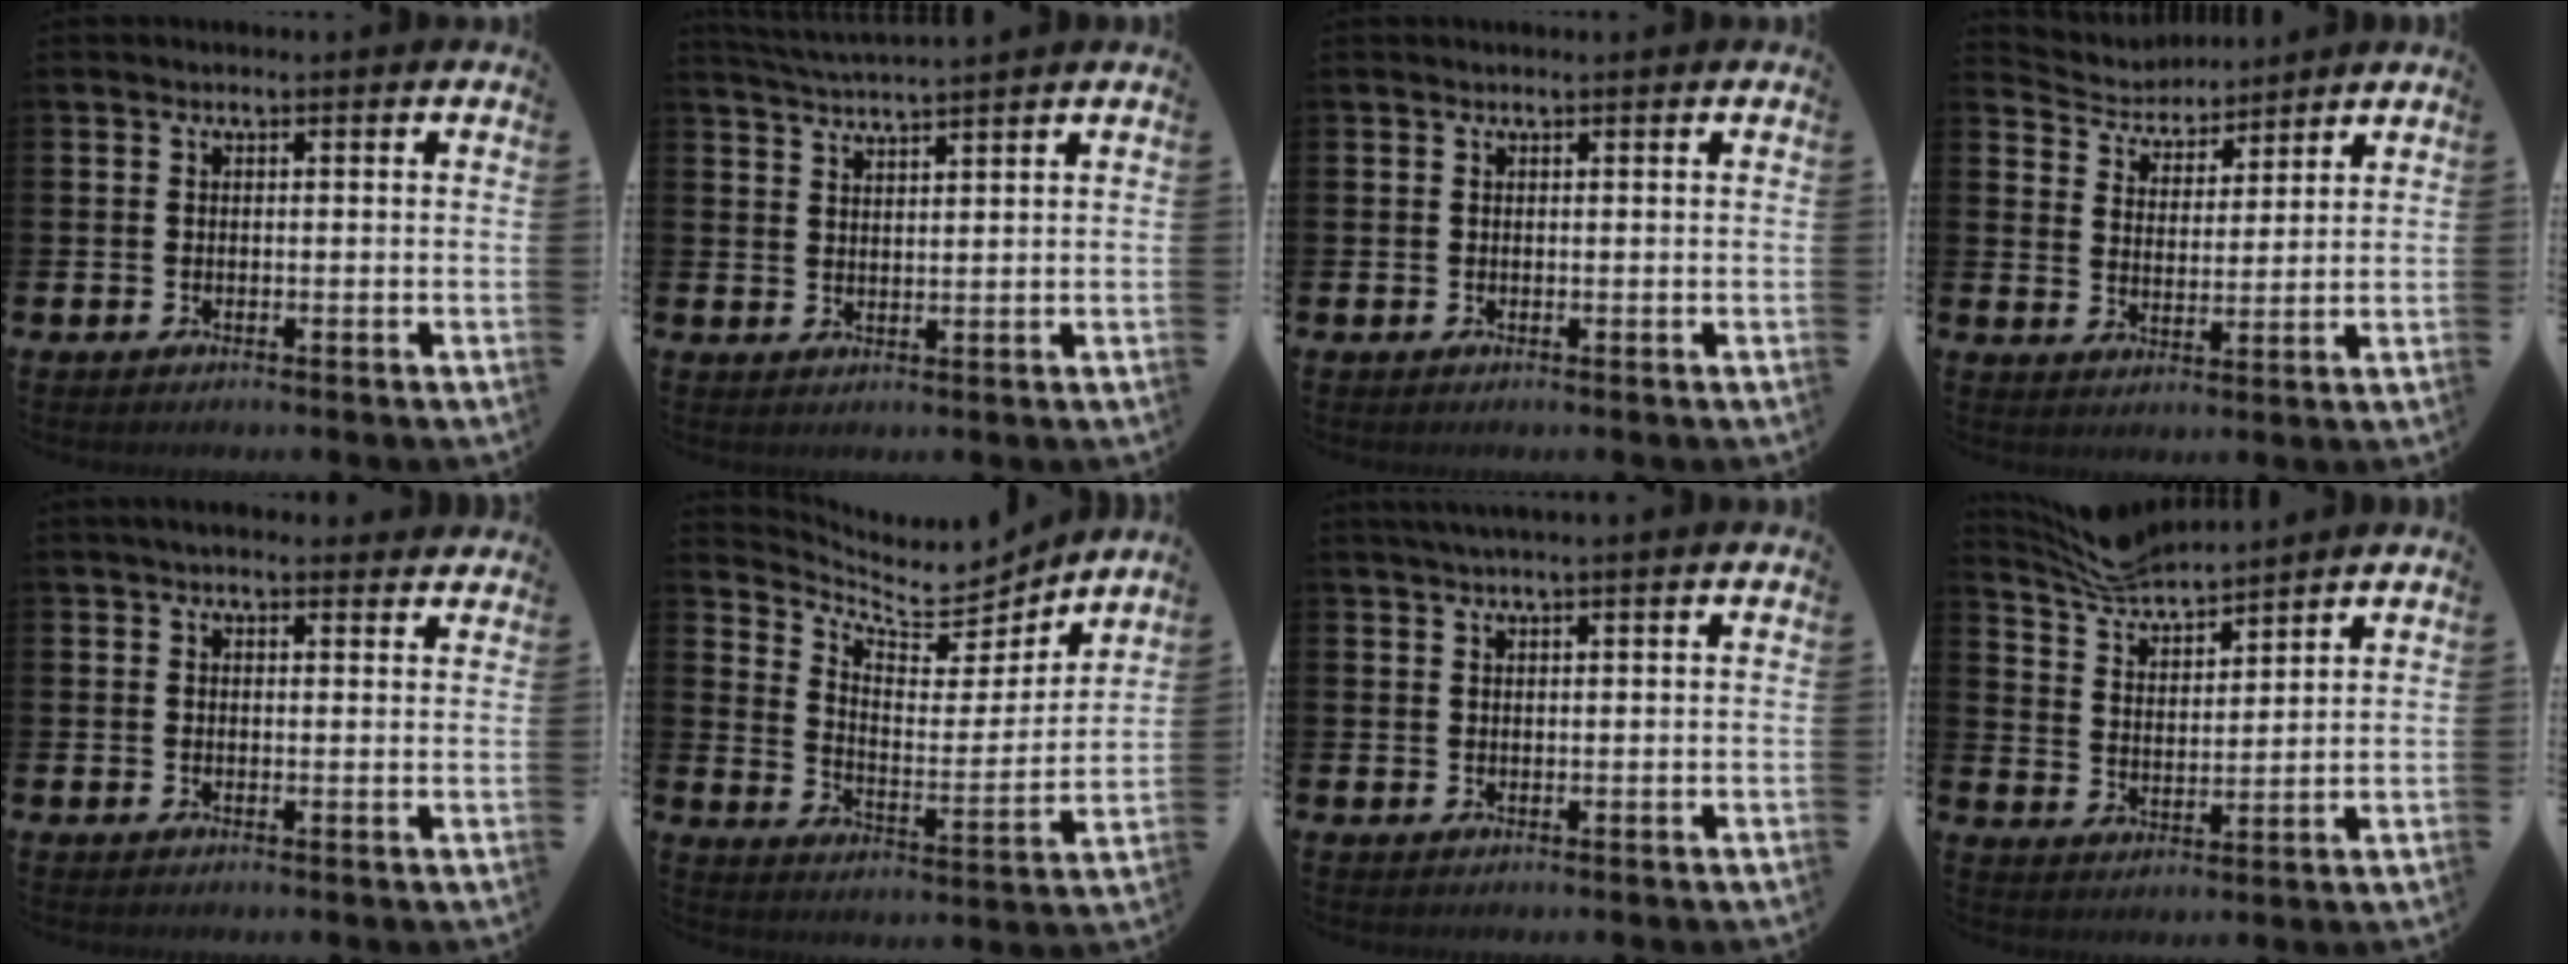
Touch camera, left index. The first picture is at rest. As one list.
[{"total": 3.4, "force": [3.3, -0.6, 0.0], "torque": [-0.016, -0.015, 0.061]}, {"total": 0.0}, {"total": 4.5, "force": [4.2, 1.5, -0.1], "torque": [-0.027, -0.028, 0.072]}, {"total": 2.5, "force": [2.4, 0.5, 0.5], "torque": [-0.007, -0.008, 0.042]}, {"total": 7.8, "force": [7.2, 2.5, 1.4], "torque": [-0.066, -0.060, 0.125]}, {"total": 1.7, "force": [1.5, -0.3, 0.8], "torque": [-0.023, 0.004, 0.029]}, {"total": 6.2, "force": [6.0, 0.9, 1.2], "torque": [-0.054, -0.032, 0.109]}]